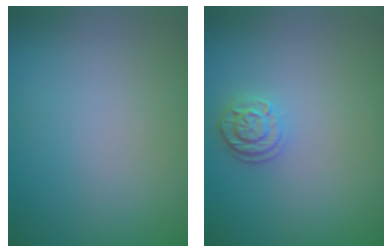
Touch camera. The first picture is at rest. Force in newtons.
{"total": 2.0, "press": 1.9, "slide": 0.5}